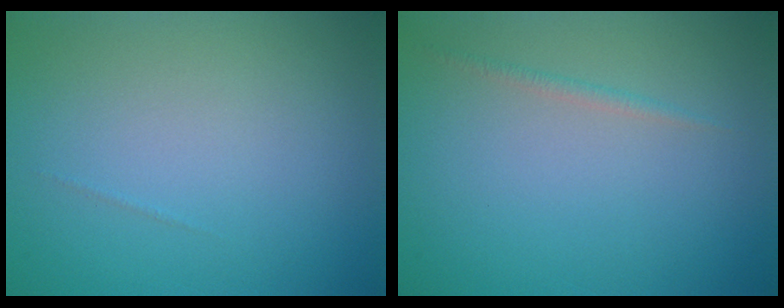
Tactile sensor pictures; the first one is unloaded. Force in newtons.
{"total": 0.7, "press": 0.7, "slide": 0.1}